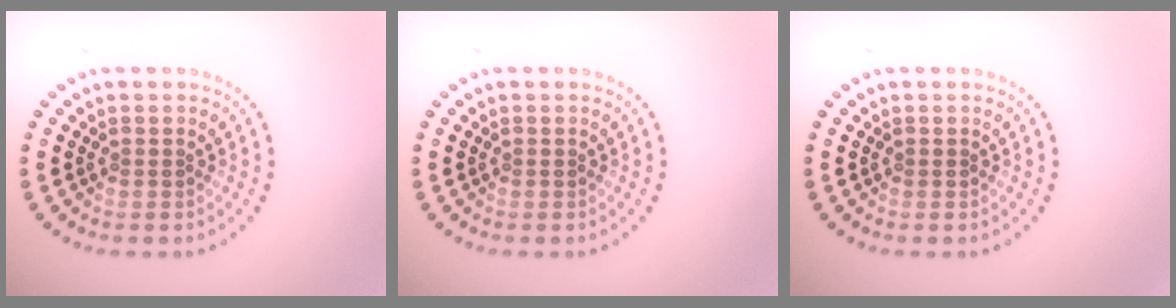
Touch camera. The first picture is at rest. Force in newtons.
{"total": 0.0}
{"total": 0.0}